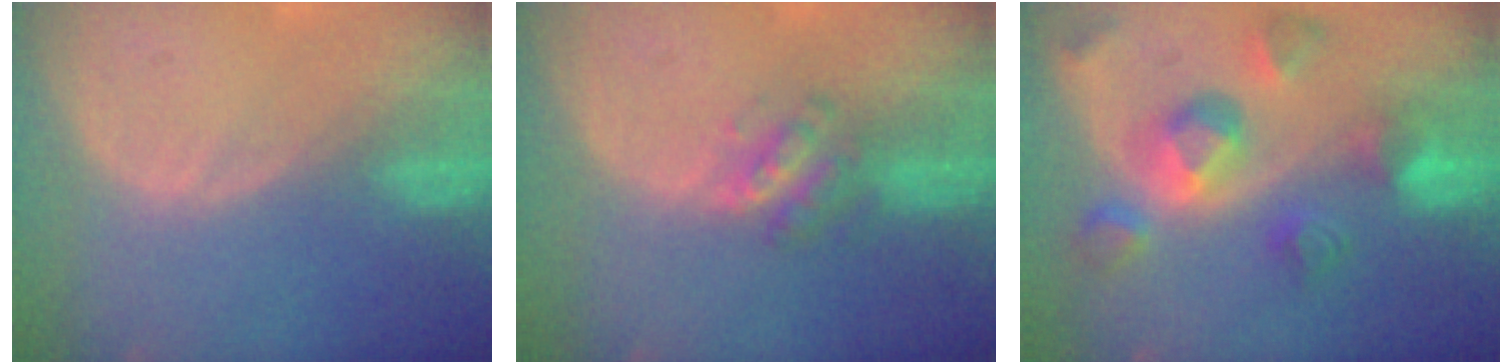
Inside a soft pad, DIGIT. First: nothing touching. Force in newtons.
{"total": 4.8, "press": 4.3, "slide": 2.1}
{"total": 10.2, "press": 9.0, "slide": 4.8}